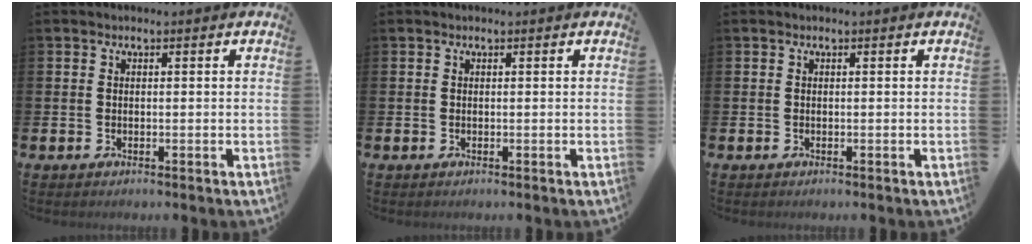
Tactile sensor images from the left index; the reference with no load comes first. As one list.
[{"total": 0.0}, {"total": 0.0}]